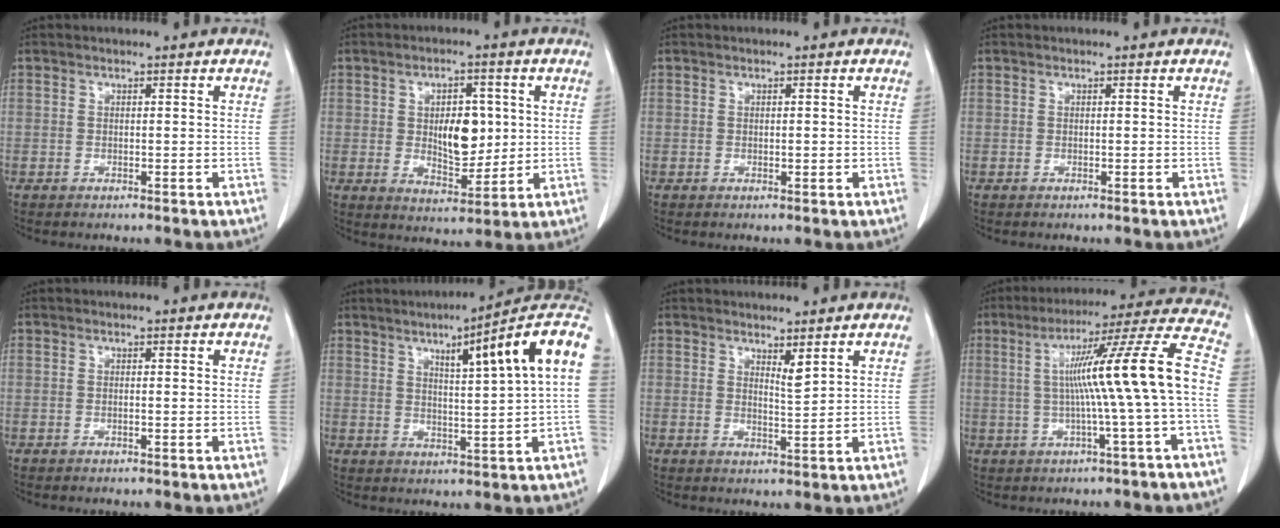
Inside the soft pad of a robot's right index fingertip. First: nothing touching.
{"total": 8.0, "force": [1.0, 3.9, 6.9], "torque": [-0.108, 0.001, 0.026]}
{"total": 0.8, "force": [0.0, 0.4, 0.7], "torque": [-0.011, -0.002, 0.002]}
{"total": 0.0}
{"total": 0.0}
{"total": 14.1, "force": [4.8, -0.6, 13.2], "torque": [-0.177, 0.020, 0.062]}
{"total": 2.2, "force": [1.6, 0.1, 1.5], "torque": [-0.032, -0.014, 0.034]}
{"total": 14.9, "force": [-0.9, -1.5, 14.8], "torque": [-0.217, 0.025, -0.015]}